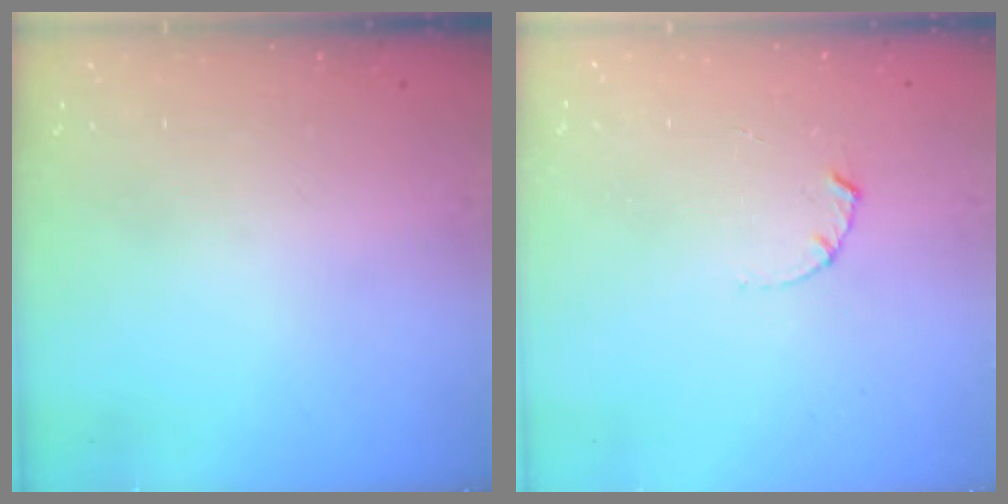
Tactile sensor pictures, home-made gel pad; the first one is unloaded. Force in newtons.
{"total": 1.7, "press": 1.6, "slide": 0.3}